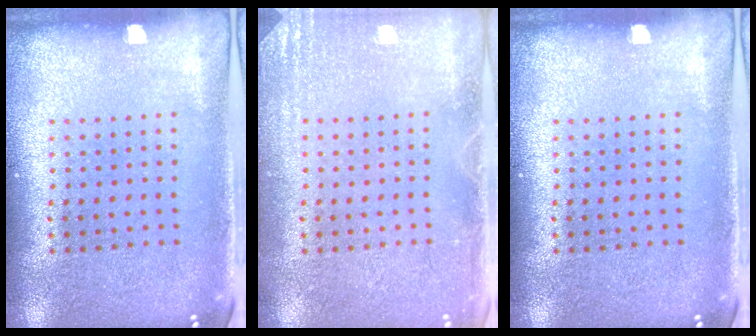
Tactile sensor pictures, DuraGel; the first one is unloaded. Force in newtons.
{"total": 2.0, "press": 2.0, "slide": 0.4}
{"total": 0.0}